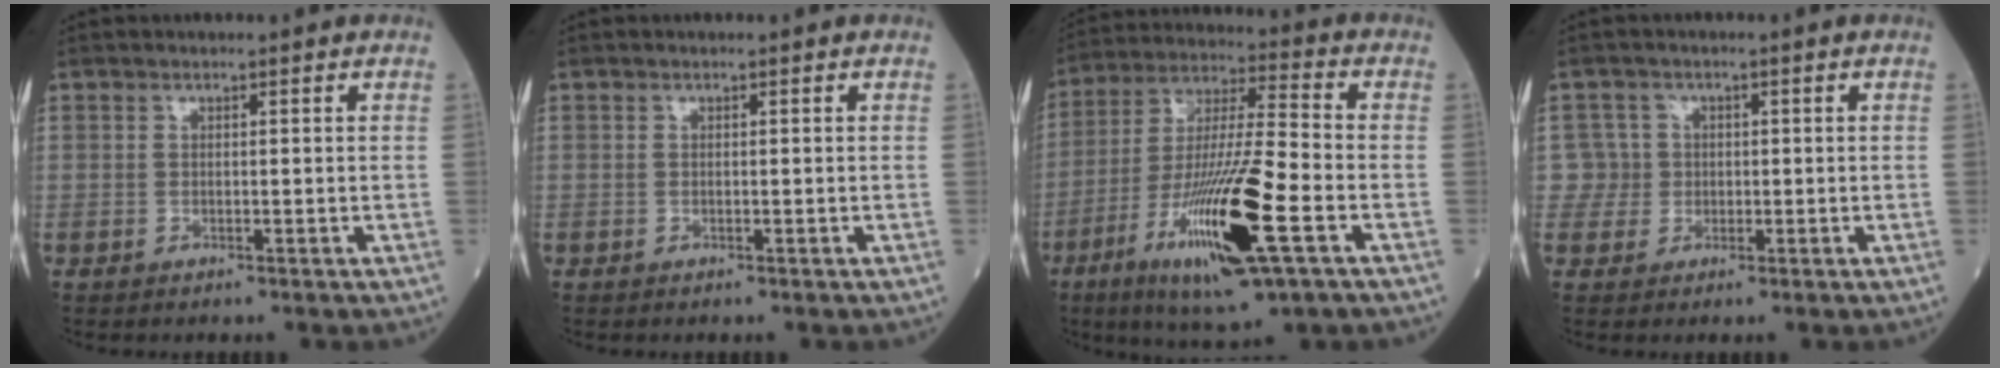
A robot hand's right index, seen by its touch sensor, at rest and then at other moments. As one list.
[{"total": 0.0}, {"total": 19.5, "force": [-7.6, 1.9, 17.8], "torque": [-0.356, -0.031, -0.134]}, {"total": 3.4, "force": [0.2, 3.4, -0.5], "torque": [0.026, 0.009, 0.000]}]